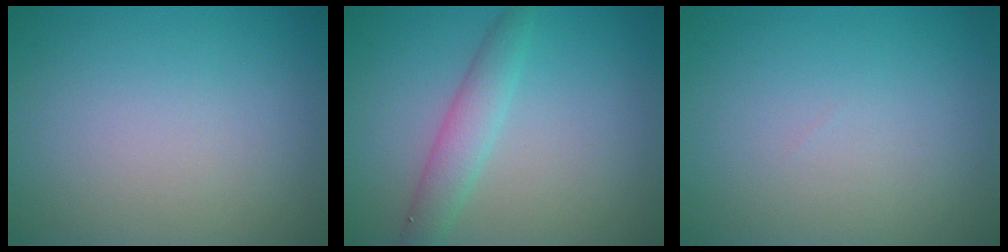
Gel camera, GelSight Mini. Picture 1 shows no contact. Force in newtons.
{"total": 2.8, "press": 2.8, "slide": 0.2}
{"total": 0.0}